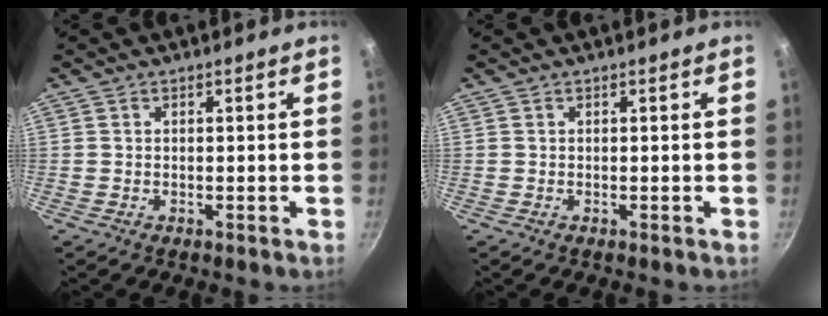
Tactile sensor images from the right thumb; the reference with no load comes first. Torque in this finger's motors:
{"motor_torque": [0.00, 0.00, 0.00, 0.00, 0.00]}